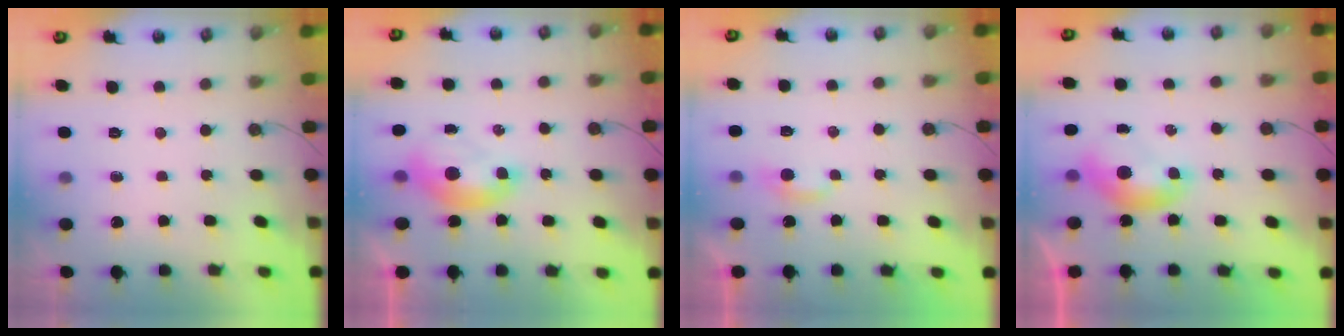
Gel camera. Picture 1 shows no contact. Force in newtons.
{"total": 1.7, "press": 1.6, "slide": 0.7}
{"total": 3.6, "press": 3.6, "slide": 0.3}
{"total": 0.0}